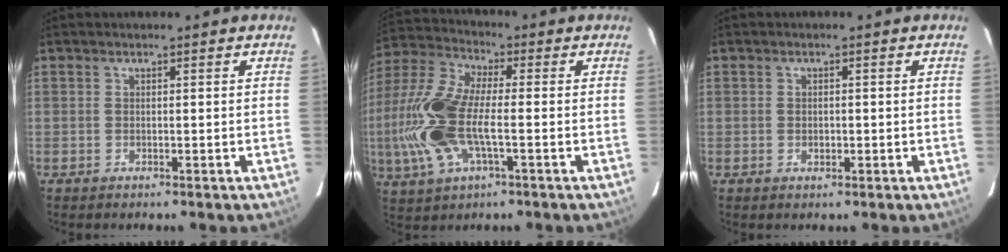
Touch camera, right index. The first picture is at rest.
{"total": 16.5, "force": [-2.9, 6.6, 14.8], "torque": [-0.329, 0.001, -0.064]}
{"total": 1.3, "force": [-0.1, 1.1, 0.5], "torque": [-0.006, 0.003, -0.001]}